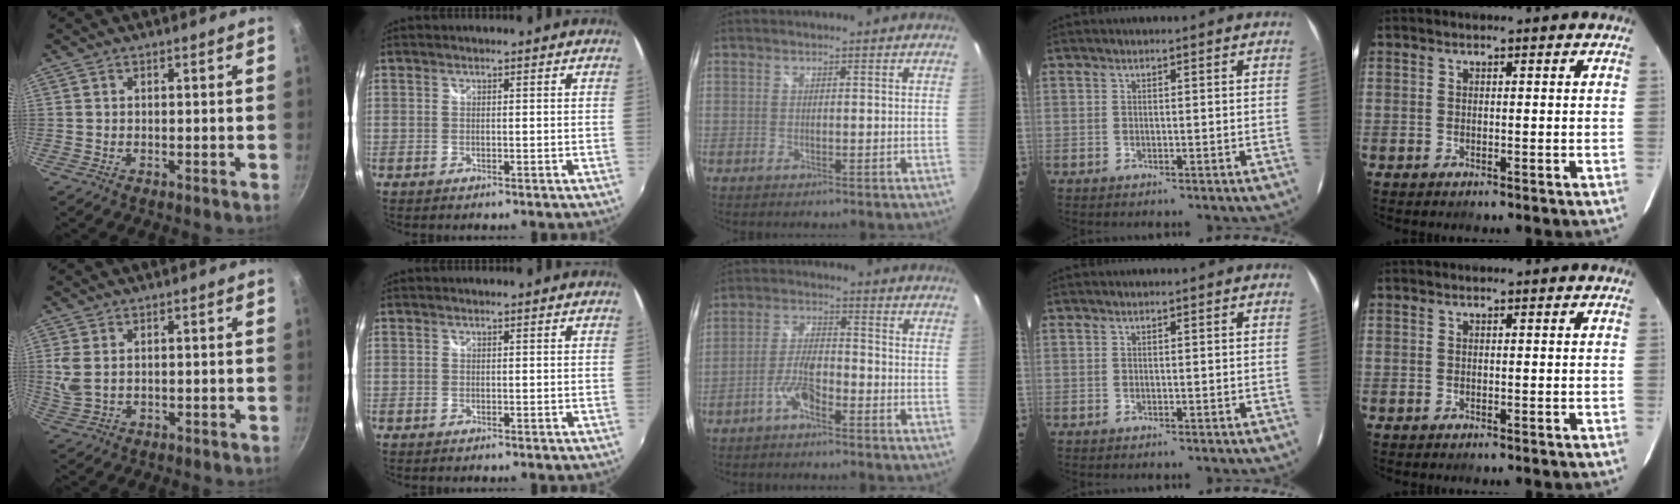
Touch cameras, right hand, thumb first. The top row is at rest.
{"thumb": {"total": 4.0, "force": [0.8, 2.4, 3.1], "torque": [-0.064, -0.003, 0.023]}, "middle": {"total": 5.2, "force": [-3.3, 1.6, 3.6], "torque": [-0.081, 0.012, -0.063]}}